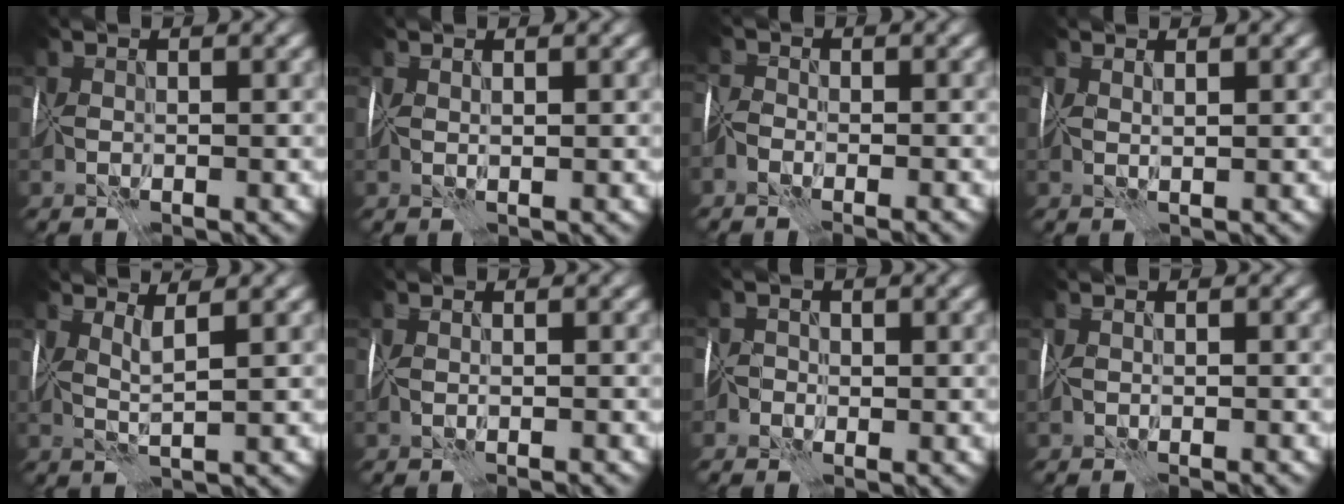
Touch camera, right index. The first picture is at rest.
{"total": 1.3, "force": [1.2, -0.6, -0.3], "torque": [0.005, 0.008, 0.028]}
{"total": 2.6, "force": [-2.4, 0.6, 0.7], "torque": [-0.005, 0.004, -0.038]}
{"total": 1.6, "force": [1.4, -0.8, -0.3], "torque": [0.007, 0.007, 0.032]}
{"total": 2.2, "force": [1.9, -1.1, 0.4], "torque": [-0.008, 0.003, 0.041]}
{"total": 1.1, "force": [-0.5, -0.9, -0.2], "torque": [0.006, 0.000, -0.008]}
{"total": 1.0, "force": [-0.1, 0.1, -1.0], "torque": [0.038, 0.017, -0.002]}
{"total": 1.1, "force": [-0.6, -0.8, -0.4], "torque": [0.012, 0.004, -0.009]}